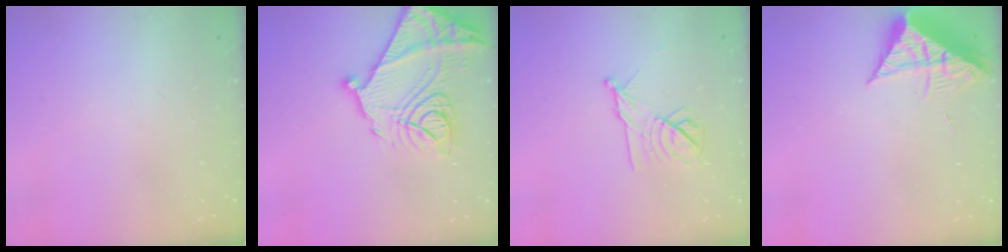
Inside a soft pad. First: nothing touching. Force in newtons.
{"total": 25.4, "press": 25.3, "slide": 2.5}
{"total": 11.3, "press": 11.3, "slide": 0.5}
{"total": 9.8, "press": 9.8, "slide": 0.6}